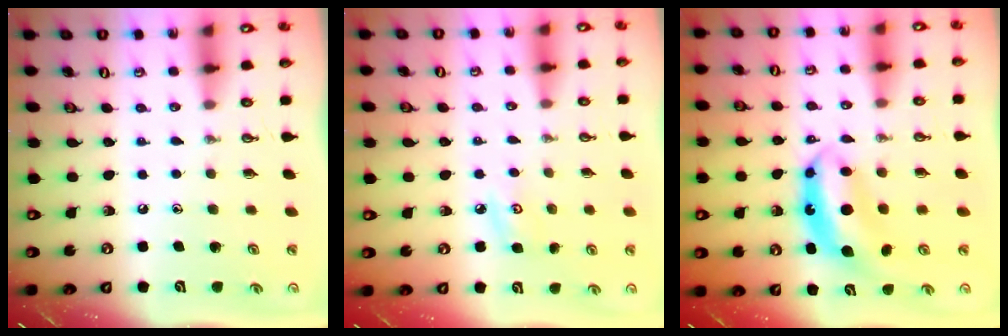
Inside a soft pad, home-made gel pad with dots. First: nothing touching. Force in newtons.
{"total": 5.2, "press": 5.1, "slide": 0.5}
{"total": 7.6, "press": 7.6, "slide": 0.8}